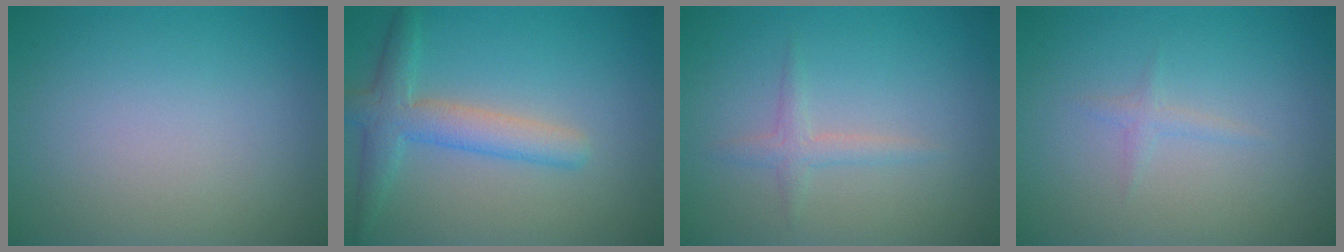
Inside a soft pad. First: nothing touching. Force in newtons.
{"total": 3.9, "press": 3.9, "slide": 0.1}
{"total": 1.5, "press": 1.5, "slide": 0.1}
{"total": 0.8, "press": 0.8, "slide": 0.1}